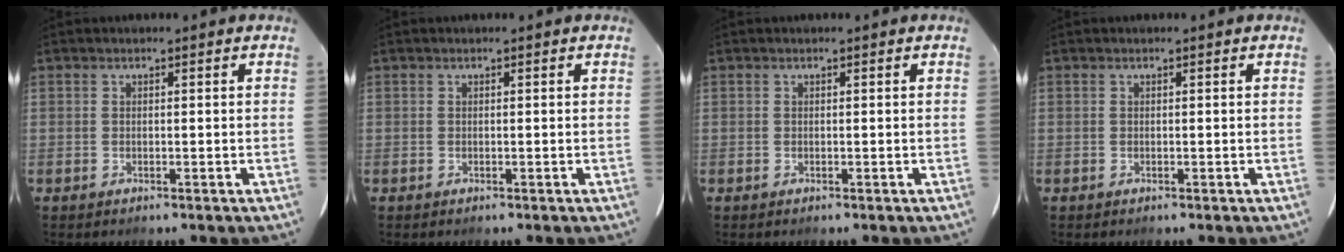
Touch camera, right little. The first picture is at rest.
{"total": 0.0}
{"total": 0.0}
{"total": 0.0}